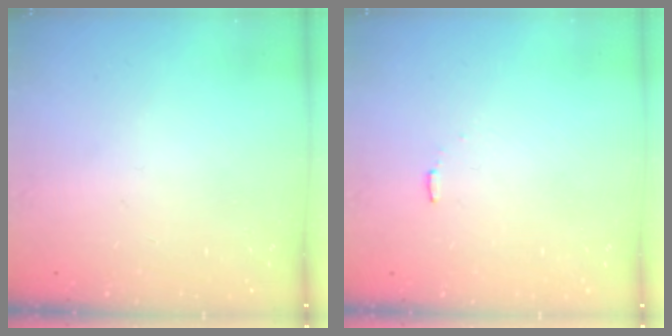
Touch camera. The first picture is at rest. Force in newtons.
{"total": 4.4, "press": 4.4, "slide": 0.4}